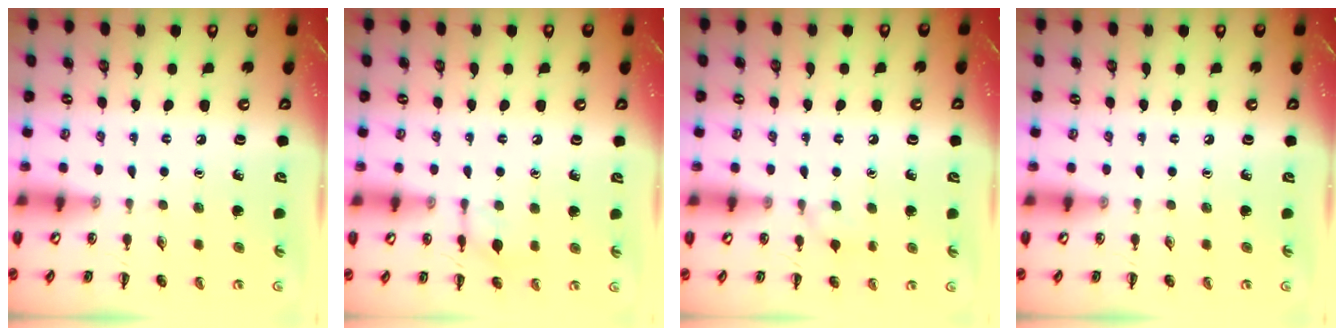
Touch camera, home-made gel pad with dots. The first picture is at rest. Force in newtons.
{"total": 5.7, "press": 5.7, "slide": 0.3}
{"total": 6.4, "press": 6.1, "slide": 1.7}
{"total": 0.0}